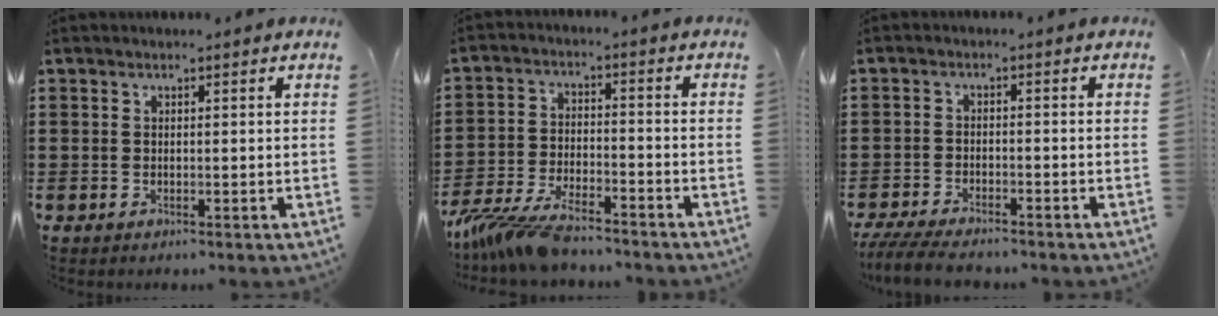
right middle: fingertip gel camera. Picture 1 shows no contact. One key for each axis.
{"total": 7.9, "fx": -7.0, "fy": 1.2, "fz": 3.4, "tx": -0.086, "ty": -0.002, "tz": -0.140}
{"total": 4.6, "fx": -4.3, "fy": 0.7, "fz": 1.3, "tx": -0.035, "ty": -0.008, "tz": -0.089}